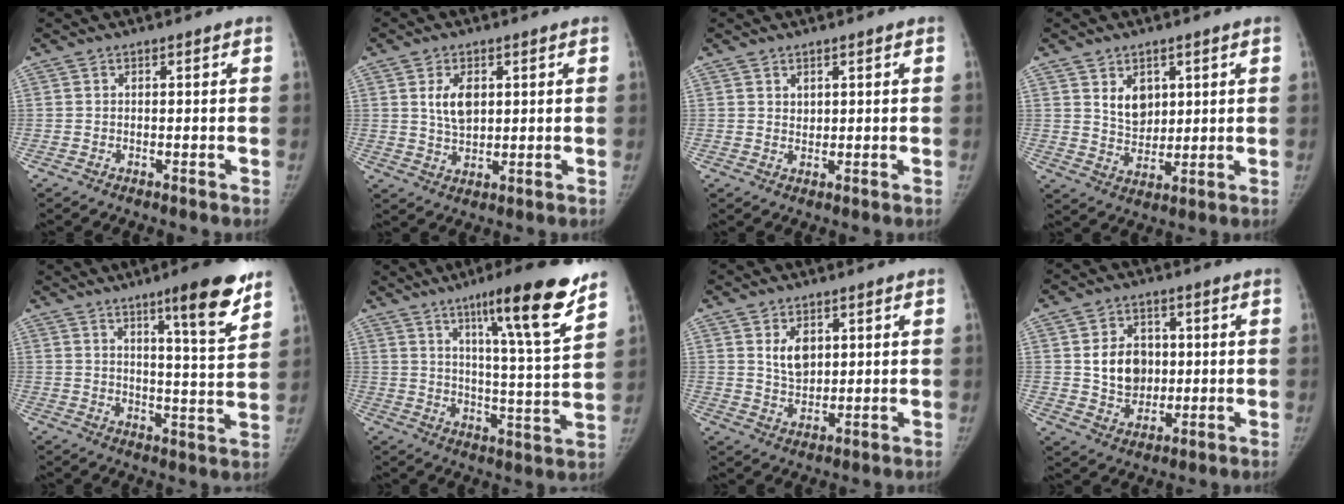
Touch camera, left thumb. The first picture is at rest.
{"total": 5.7, "force": [1.8, 3.4, 4.3], "torque": [-0.062, -0.013, 0.039]}
{"total": 1.4, "force": [1.0, 0.8, 0.5], "torque": [0.003, -0.010, 0.022]}
{"total": 6.2, "force": [2.7, 4.5, 3.4], "torque": [-0.029, -0.026, 0.057]}
{"total": 12.8, "force": [8.3, 1.5, 9.7], "torque": [-0.119, -0.052, 0.121]}
{"total": 18.4, "force": [11.6, 1.6, 14.2], "torque": [-0.188, -0.062, 0.175]}
{"total": 5.3, "force": [2.1, 3.4, 3.5], "torque": [-0.039, -0.021, 0.046]}
{"total": 9.6, "force": [1.3, 7.8, 5.4], "torque": [-0.047, -0.009, 0.029]}